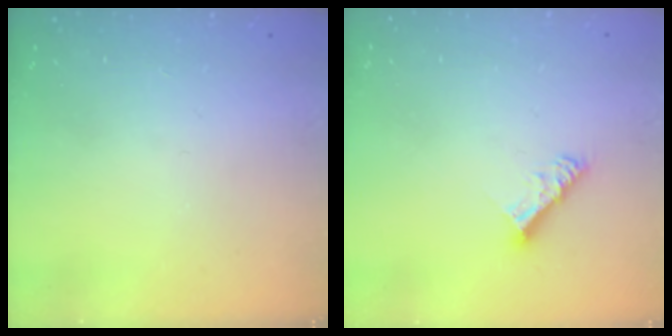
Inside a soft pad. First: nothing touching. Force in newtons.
{"total": 6.7, "press": 6.7, "slide": 0.6}